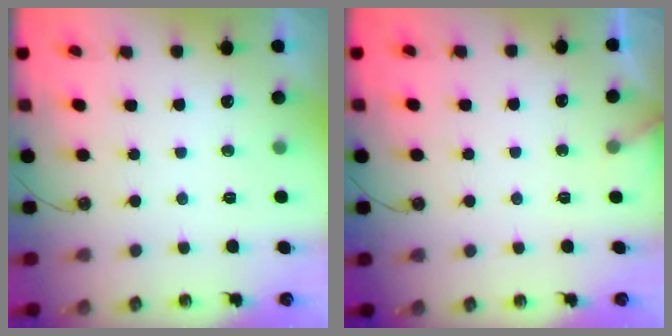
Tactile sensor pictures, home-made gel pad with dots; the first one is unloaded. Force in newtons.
{"total": 2.5, "press": 2.5, "slide": 0.3}